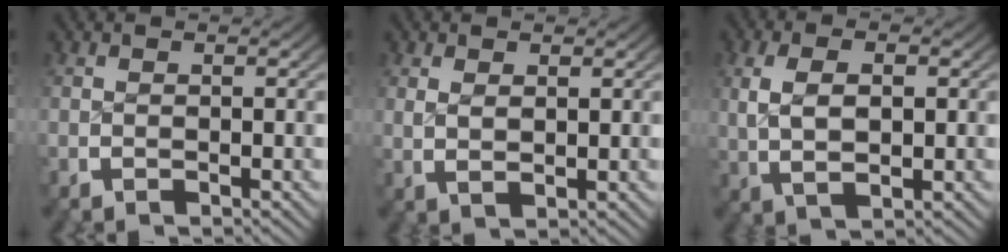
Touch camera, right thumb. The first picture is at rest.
{"total": 1.6, "force": [1.0, 0.5, 1.1], "torque": [-0.022, -0.005, 0.028]}
{"total": 5.0, "force": [0.8, 2.9, 4.0], "torque": [-0.080, -0.004, 0.024]}